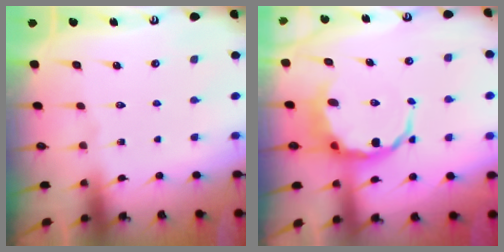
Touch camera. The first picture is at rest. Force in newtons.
{"total": 8.6, "press": 8.3, "slide": 2.3}